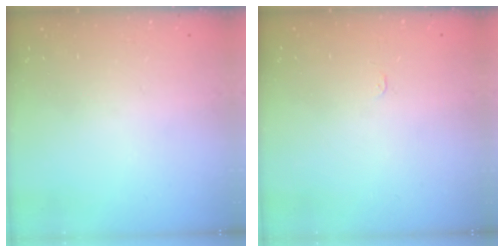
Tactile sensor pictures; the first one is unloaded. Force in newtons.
{"total": 2.4, "press": 2.4, "slide": 0.3}